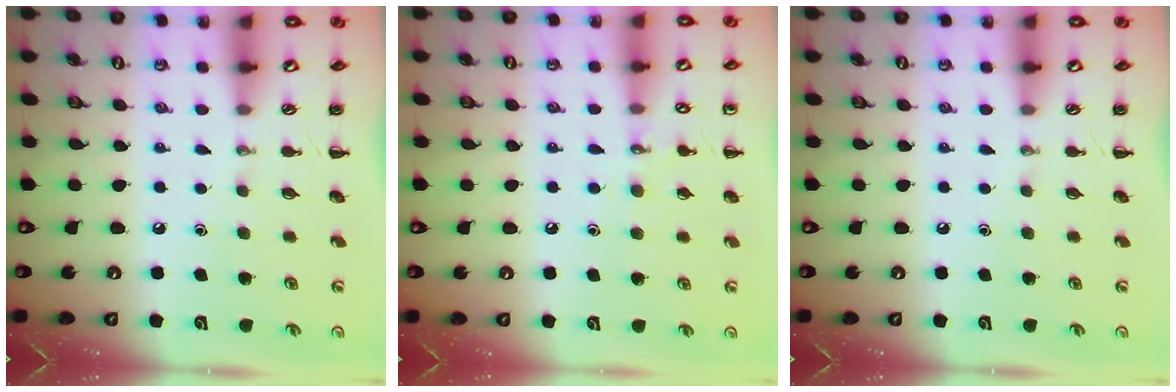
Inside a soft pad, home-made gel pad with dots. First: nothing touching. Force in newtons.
{"total": 6.4, "press": 6.2, "slide": 1.6}
{"total": 0.0}